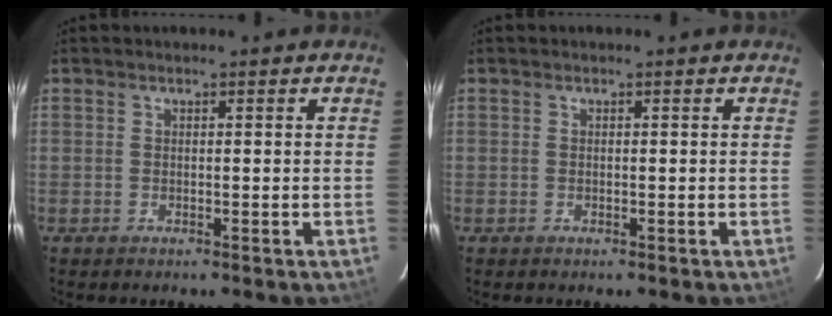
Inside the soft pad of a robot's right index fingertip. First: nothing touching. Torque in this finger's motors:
{"motor_torque": [0.09, 0.03, 0.08, 0.01]}